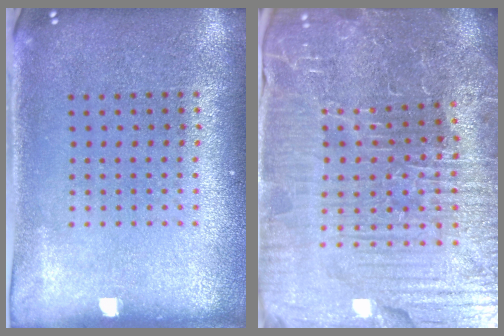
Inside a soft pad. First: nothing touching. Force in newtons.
{"total": 5.9, "press": 5.5, "slide": 1.9}